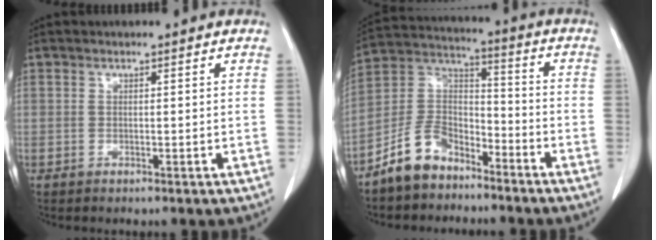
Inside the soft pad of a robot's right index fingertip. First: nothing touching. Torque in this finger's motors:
{"motor_torque": [0.01, -0.21, -0.16, -0.11]}